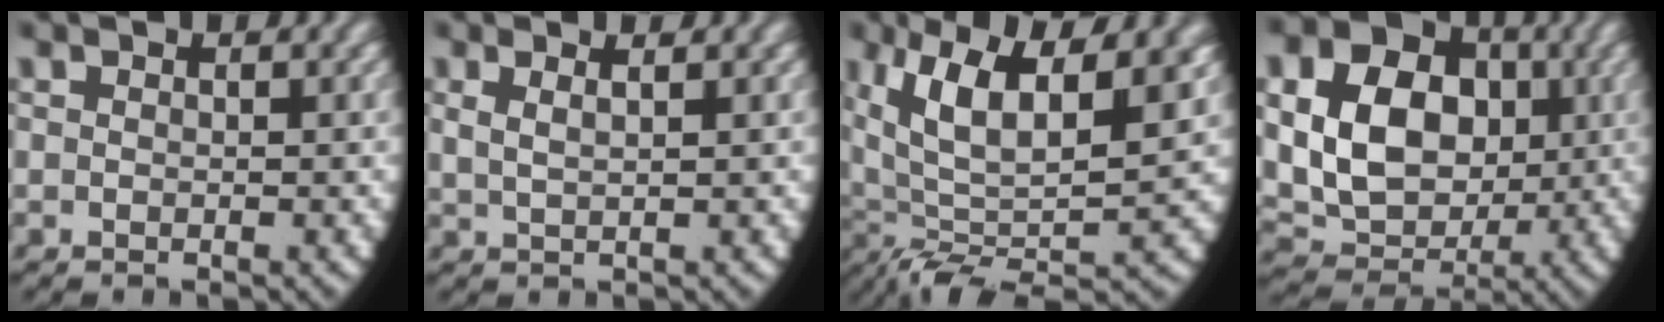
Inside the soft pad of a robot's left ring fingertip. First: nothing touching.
{"total": 1.8, "force": [1.0, 0.5, 1.4], "torque": [-0.031, -0.001, 0.024]}
{"total": 11.4, "force": [1.4, 7.0, 8.9], "torque": [-0.189, -0.035, 0.042]}
{"total": 15.6, "force": [1.7, 12.9, 8.5], "torque": [-0.189, -0.035, 0.030]}